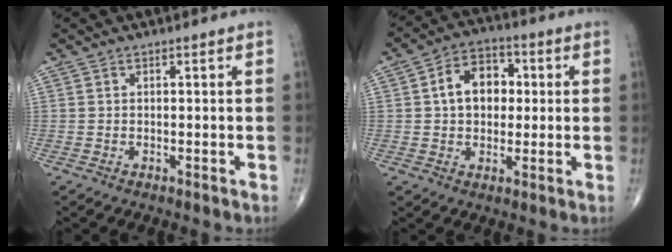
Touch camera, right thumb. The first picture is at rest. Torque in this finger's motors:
{"motor_torque": [-0.19, 0.29, 0.81, 0.15, 0.14]}